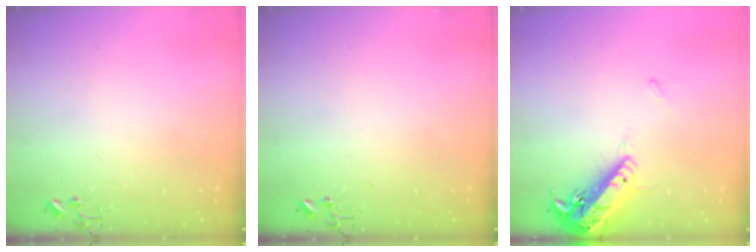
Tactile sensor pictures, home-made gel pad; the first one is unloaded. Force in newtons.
{"total": 0.0}
{"total": 17.3, "press": 16.9, "slide": 3.7}